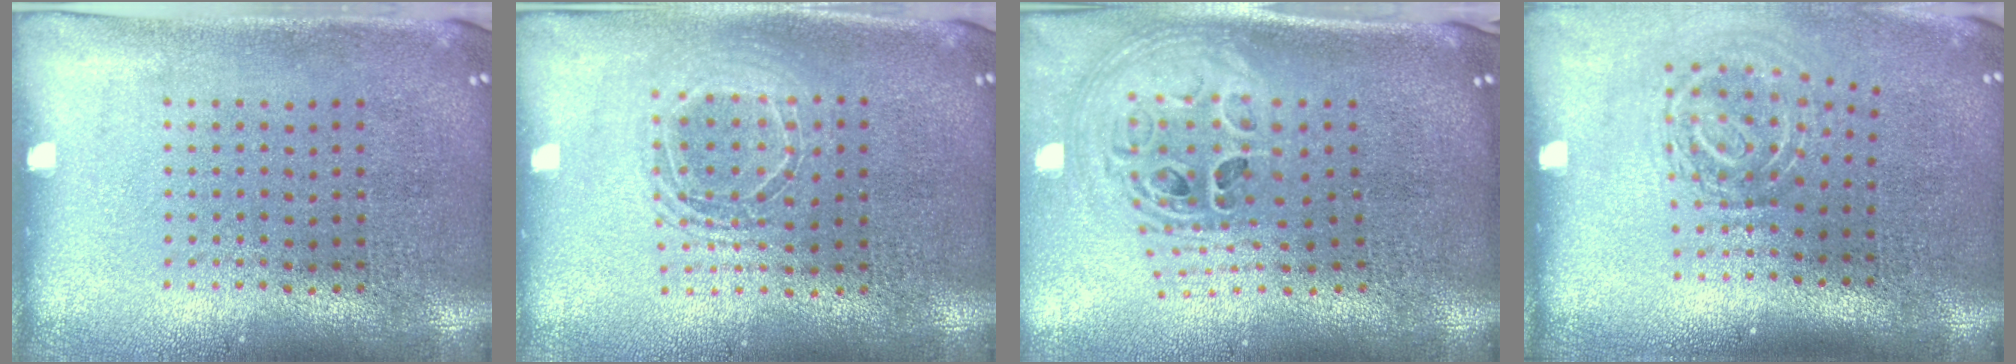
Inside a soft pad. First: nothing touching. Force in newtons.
{"total": 1.6, "press": 1.4, "slide": 0.8}
{"total": 1.9, "press": 1.5, "slide": 1.1}
{"total": 1.8, "press": 1.2, "slide": 1.3}